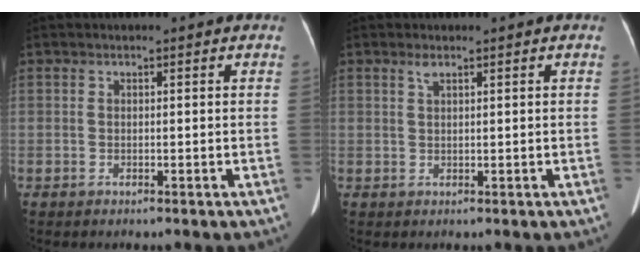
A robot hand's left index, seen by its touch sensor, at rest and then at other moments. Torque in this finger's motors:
{"motor_torque": [0.22, -0.21, -0.02, -0.04]}